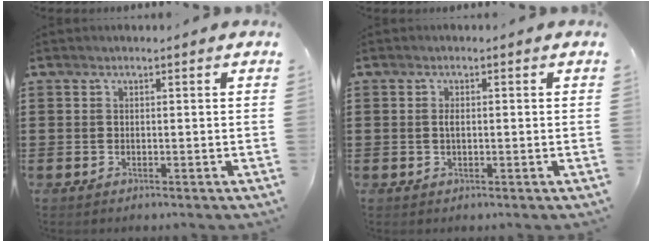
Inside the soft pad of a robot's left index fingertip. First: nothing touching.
{"total": 1.2, "force": [0.1, 0.4, 1.1], "torque": [-0.024, 0.001, 0.002]}